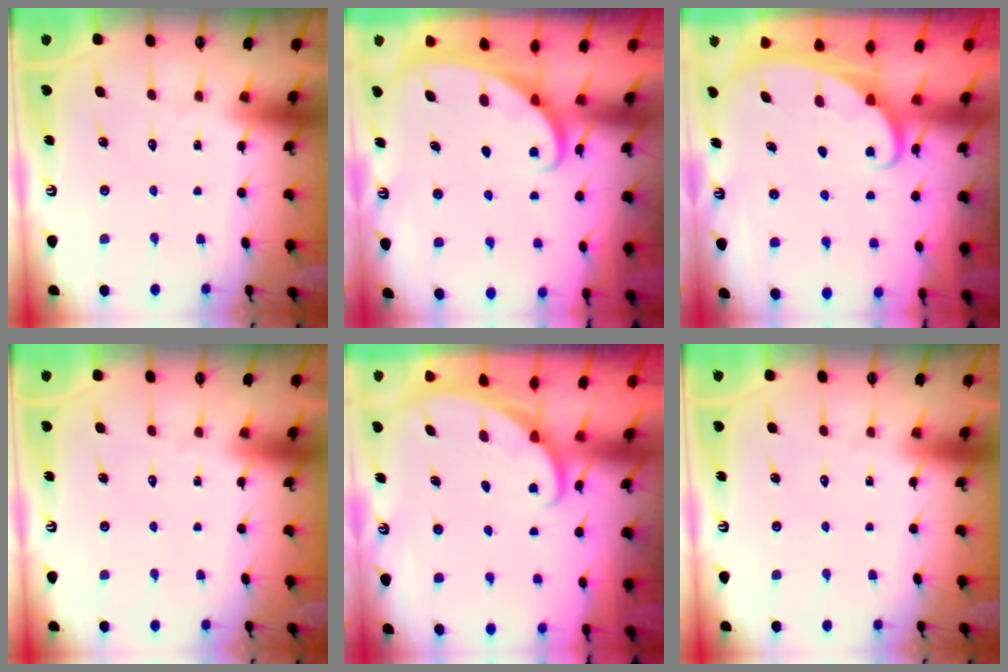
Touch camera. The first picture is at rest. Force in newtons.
{"total": 1.9, "press": 1.9, "slide": 0.2}
{"total": 1.9, "press": 1.9, "slide": 0.1}
{"total": 0.0}
{"total": 1.8, "press": 1.8, "slide": 0.1}
{"total": 0.0}